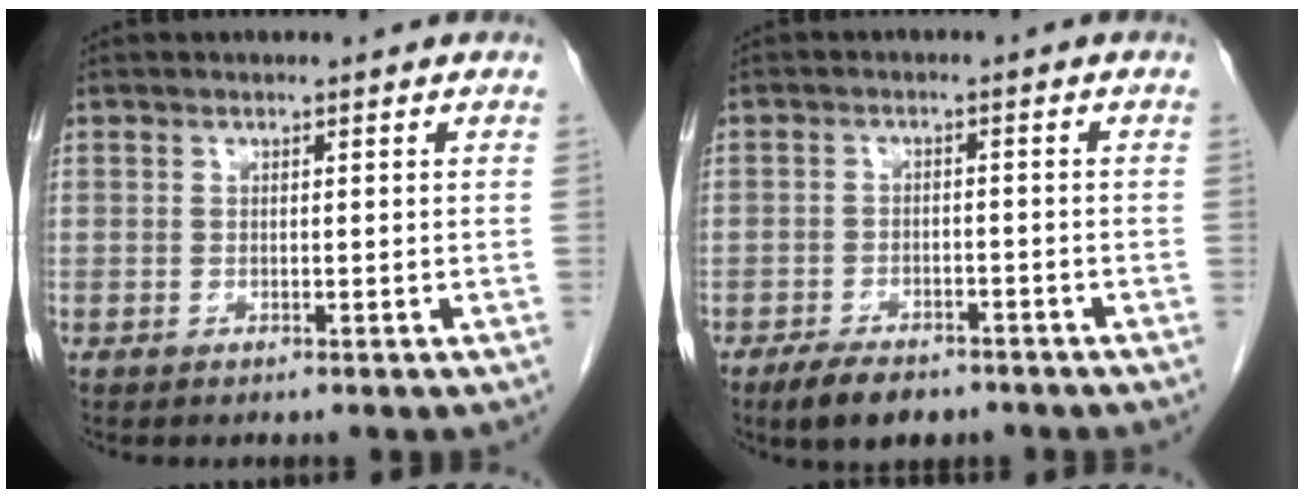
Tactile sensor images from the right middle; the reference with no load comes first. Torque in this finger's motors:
{"motor_torque": [0.07, -0.04, 0.05, 0.03]}